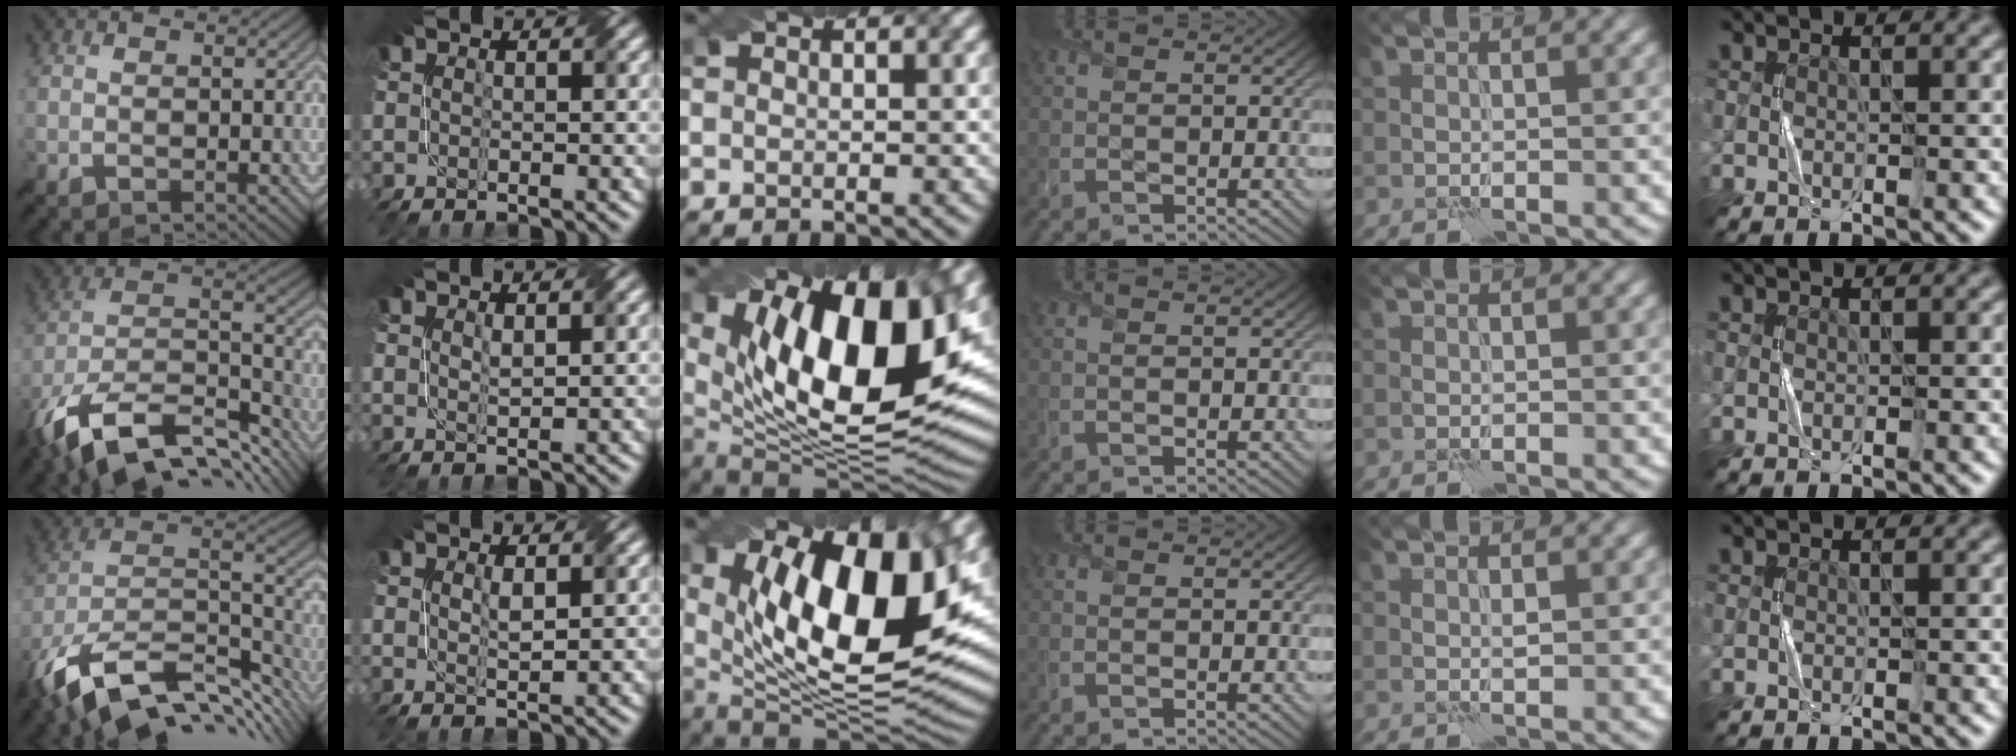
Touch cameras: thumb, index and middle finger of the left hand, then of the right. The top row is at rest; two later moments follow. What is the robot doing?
{"motion": "twist", "object": "screw"}